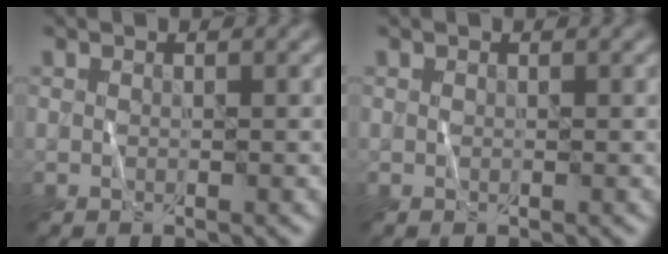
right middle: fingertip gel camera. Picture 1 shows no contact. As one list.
[{"total": 0.0}]